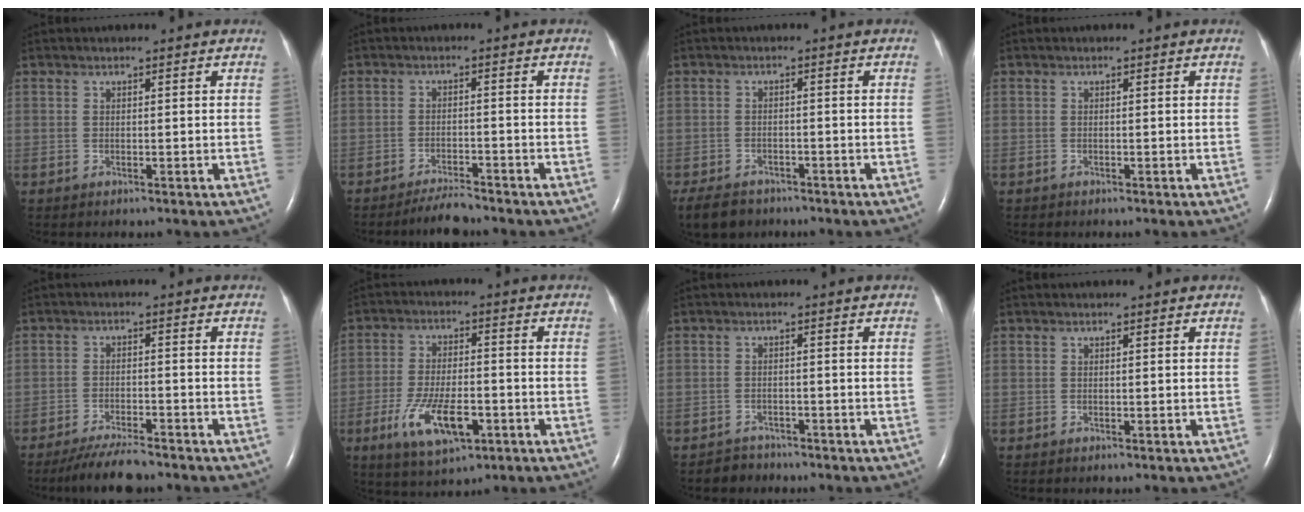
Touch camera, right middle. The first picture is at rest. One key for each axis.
{"total": 3.6, "fx": -3.4, "fy": 0.2, "fz": 1.1, "tx": -0.026, "ty": -0.014, "tz": -0.059}
{"total": 7.3, "fx": -5.5, "fy": 4.1, "fz": 2.5, "tx": -0.048, "ty": -0.006, "tz": -0.085}
{"total": 0.0}
{"total": 6.7, "fx": -5.9, "fy": 0.9, "fz": 3.0, "tx": -0.056, "ty": -0.019, "tz": -0.101}
{"total": 10.1, "fx": -4.2, "fy": 3.6, "fz": 8.4, "tx": -0.170, "ty": -0.011, "tz": -0.067}
{"total": 2.3, "fx": -1.9, "fy": 1.2, "fz": -0.7, "tx": 0.006, "ty": 0.004, "tz": -0.031}
{"total": 0.0}